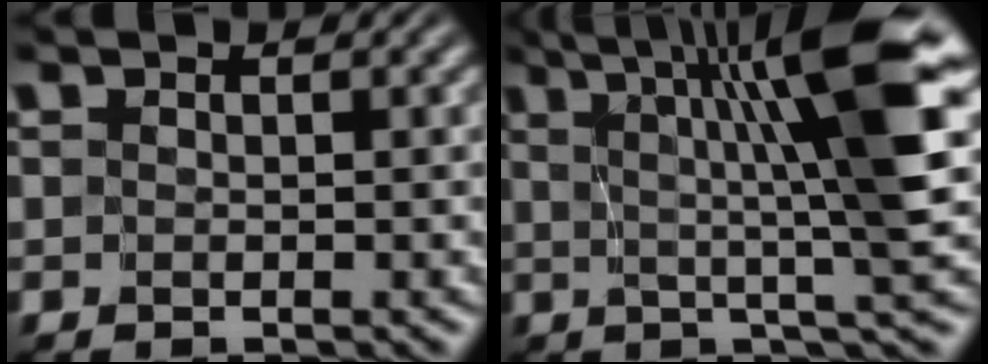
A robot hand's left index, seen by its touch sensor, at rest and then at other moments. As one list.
[{"total": 11.2, "force": [3.4, 1.1, 10.7], "torque": [-0.138, 0.011, 0.053]}]